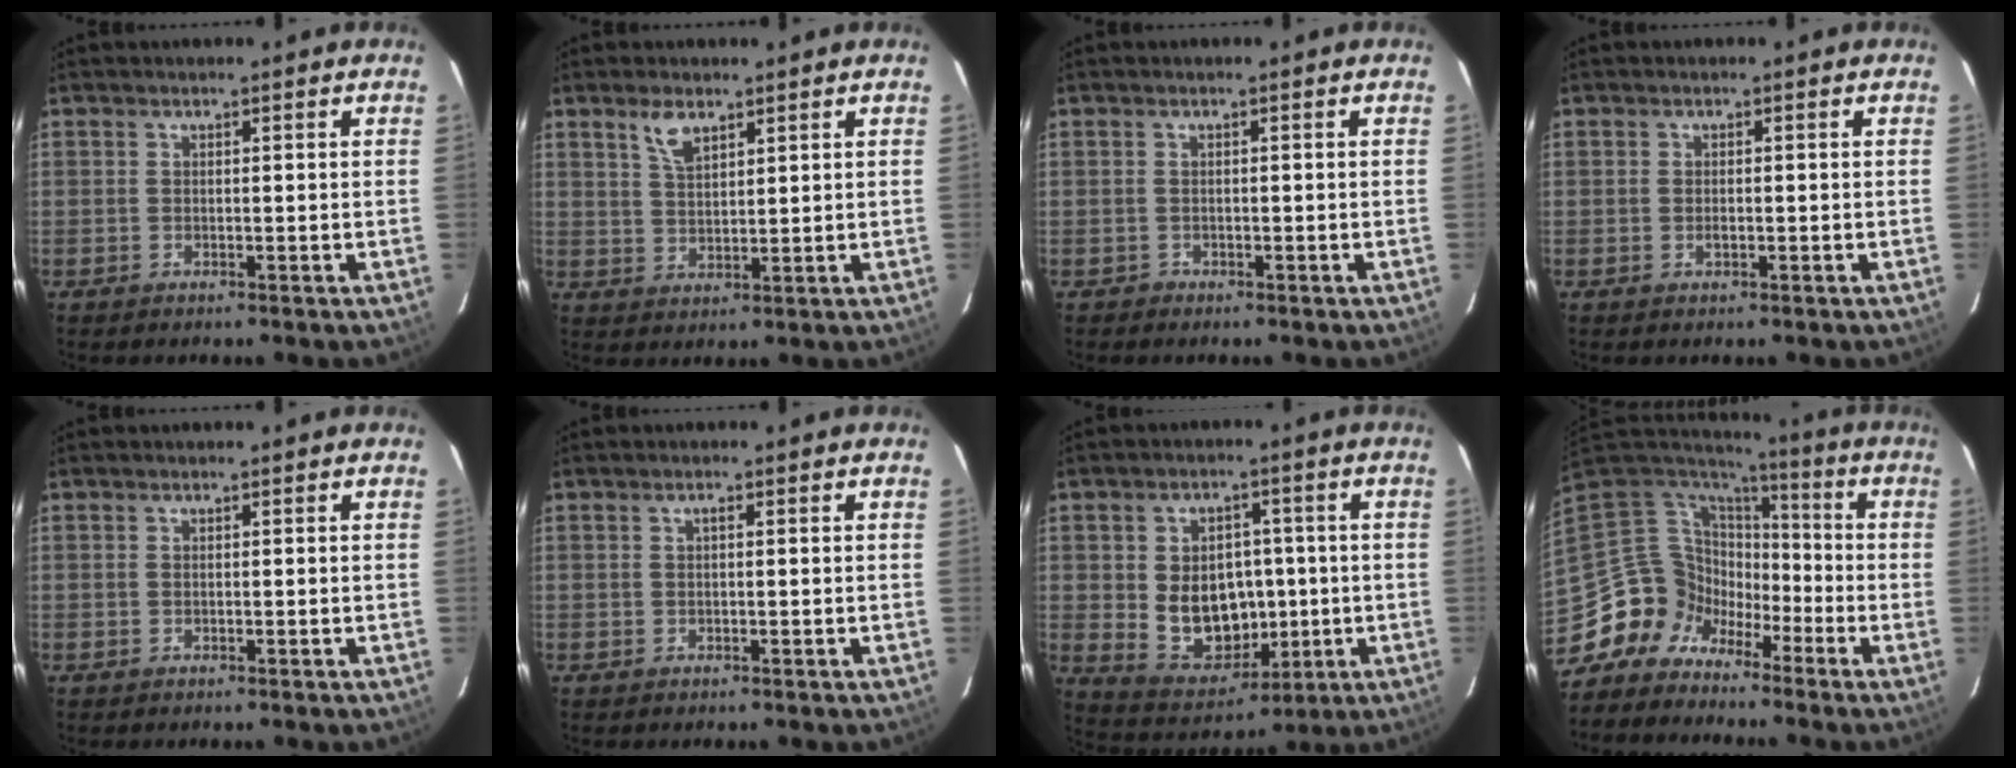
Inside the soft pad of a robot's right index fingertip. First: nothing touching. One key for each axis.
{"total": 4.5, "fx": 3.0, "fy": 1.9, "fz": 2.7, "tx": -0.050, "ty": 0.003, "tz": 0.060}
{"total": 0.6, "fx": -0.4, "fy": 0.4, "fz": -0.3, "tx": 0.004, "ty": 0.004, "tz": -0.008}
{"total": 0.9, "fx": -0.3, "fy": 0.5, "fz": 0.7, "tx": -0.013, "ty": -0.001, "tz": -0.004}
{"total": 0.0}
{"total": 0.6, "fx": 0.3, "fy": 0.1, "fz": 0.5, "tx": -0.009, "ty": 0.004, "tz": 0.003}
{"total": 12.0, "fx": -0.6, "fy": 9.4, "fz": 7.4, "tx": -0.150, "ty": -0.002, "tz": 0.019}
{"total": 11.2, "fx": -7.6, "fy": 8.1, "fz": 1.7, "tx": -0.045, "ty": 0.034, "tz": -0.147}